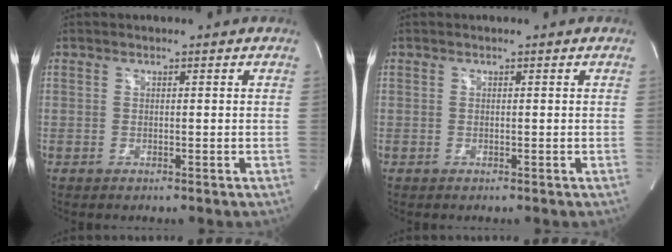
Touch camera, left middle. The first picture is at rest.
{"total": 0.0}